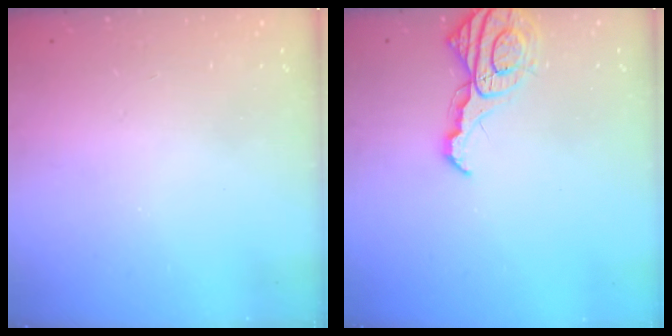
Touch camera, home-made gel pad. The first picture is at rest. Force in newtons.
{"total": 12.1, "press": 12.0, "slide": 0.9}